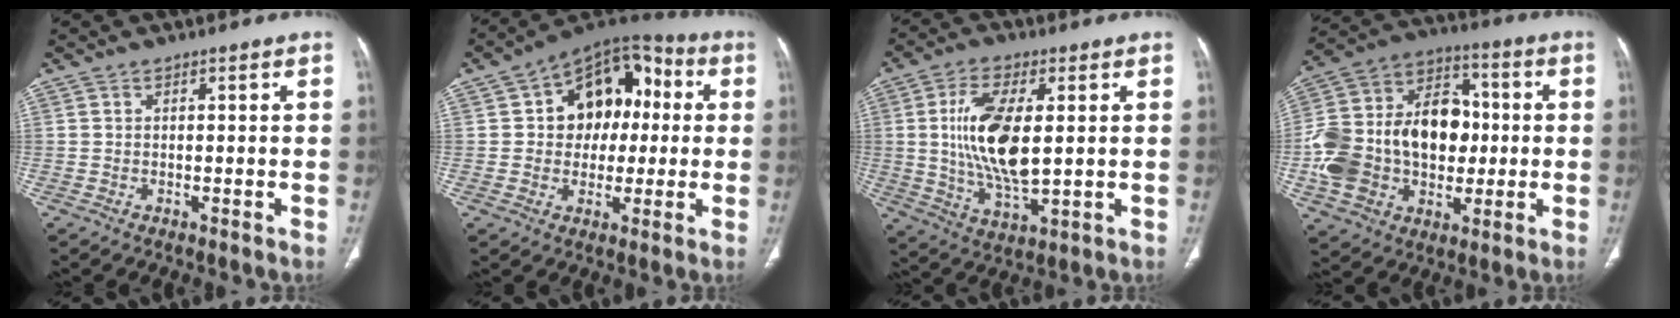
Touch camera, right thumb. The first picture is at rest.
{"total": 15.9, "force": [2.1, 11.5, 10.8], "torque": [-0.095, 0.031, 0.023]}
{"total": 14.5, "force": [1.5, 6.3, 13.0], "torque": [-0.245, -0.017, 0.033]}
{"total": 24.3, "force": [-1.1, 17.3, 17.0], "torque": [-0.294, 0.037, -0.010]}